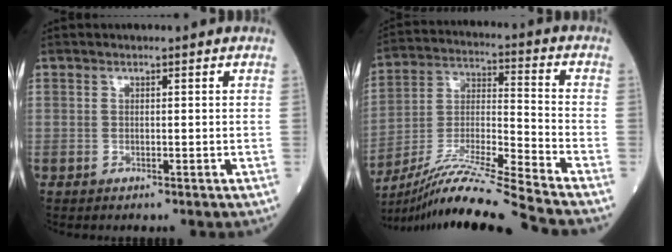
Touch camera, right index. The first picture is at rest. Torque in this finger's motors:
{"motor_torque": [0.13, -0.32, 0.17, 0.07]}